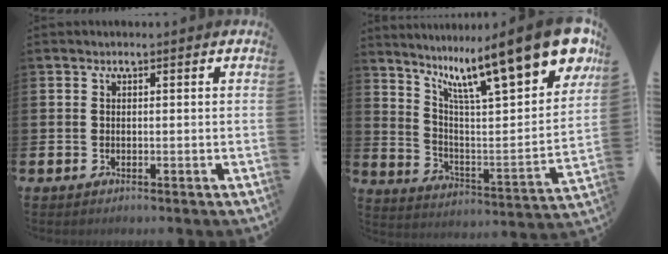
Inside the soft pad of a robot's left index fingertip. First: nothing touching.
{"total": 15.2, "force": [10.9, 3.1, 10.2], "torque": [-0.182, -0.080, 0.167]}